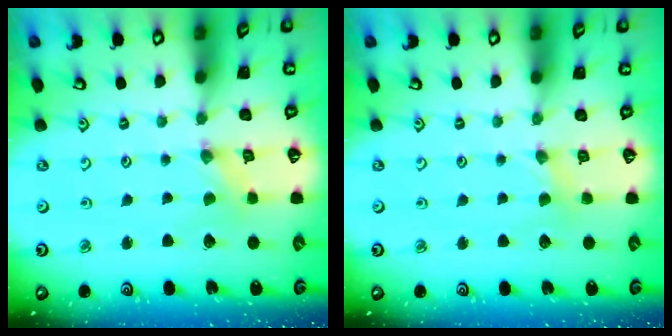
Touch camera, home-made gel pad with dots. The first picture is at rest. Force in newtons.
{"total": 1.9, "press": 1.8, "slide": 0.4}